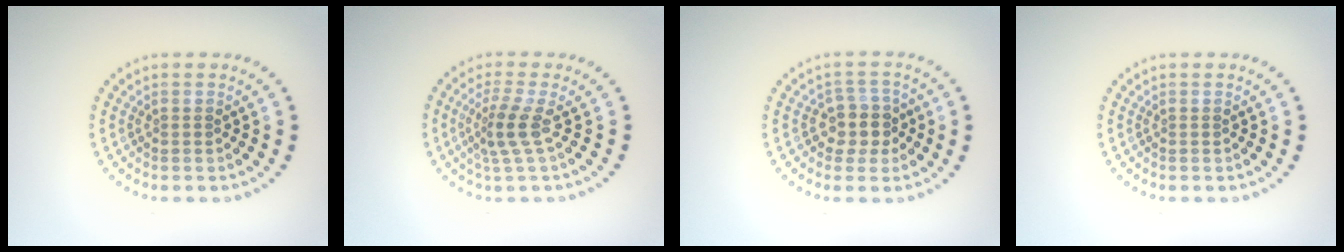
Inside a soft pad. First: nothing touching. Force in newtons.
{"total": 2.6, "press": 1.9, "slide": 1.8}
{"total": 2.8, "press": 2.4, "slide": 1.4}
{"total": 0.0}